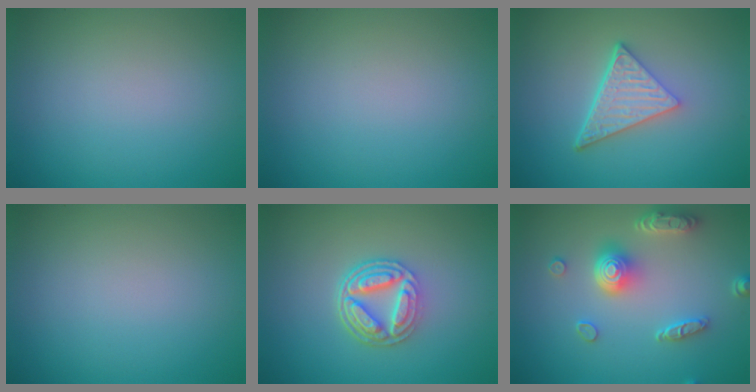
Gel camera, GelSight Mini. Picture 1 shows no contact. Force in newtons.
{"total": 0.0}
{"total": 4.7, "press": 3.4, "slide": 3.3}
{"total": 0.0}
{"total": 5.1, "press": 3.7, "slide": 3.4}
{"total": 4.8, "press": 3.7, "slide": 3.0}